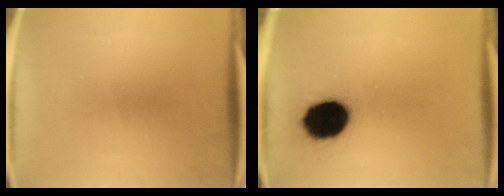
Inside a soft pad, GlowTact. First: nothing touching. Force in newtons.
{"total": 15.9}